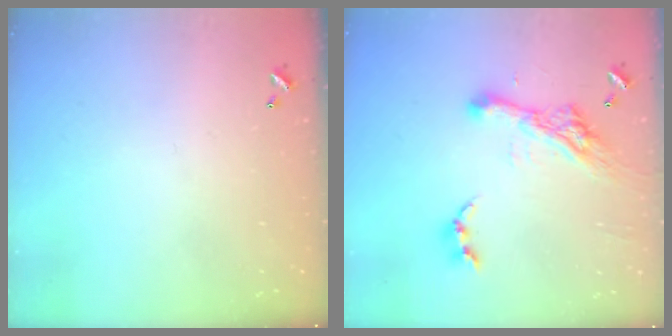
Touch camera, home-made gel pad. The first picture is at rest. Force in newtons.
{"total": 11.3, "press": 11.3, "slide": 1.4}